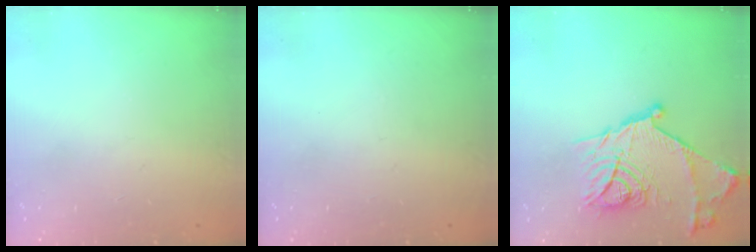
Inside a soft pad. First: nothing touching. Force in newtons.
{"total": 0.0}
{"total": 19.6, "press": 19.6, "slide": 0.6}